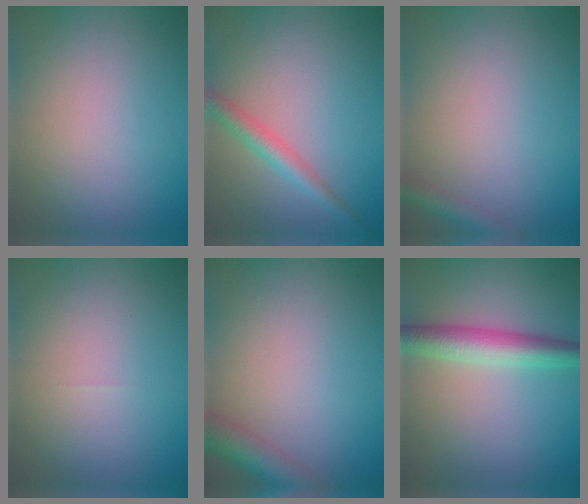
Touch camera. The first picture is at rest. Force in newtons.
{"total": 2.7, "press": 2.7, "slide": 0.1}
{"total": 2.0, "press": 2.0, "slide": 0.1}
{"total": 0.0}
{"total": 3.9, "press": 3.9, "slide": 0.2}
{"total": 4.6, "press": 4.6, "slide": 0.0}